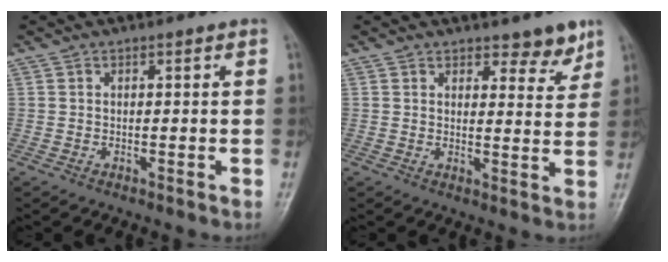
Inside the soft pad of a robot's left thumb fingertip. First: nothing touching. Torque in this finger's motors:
{"motor_torque": [0.02, -0.02, -0.26, -0.31, 0.00]}